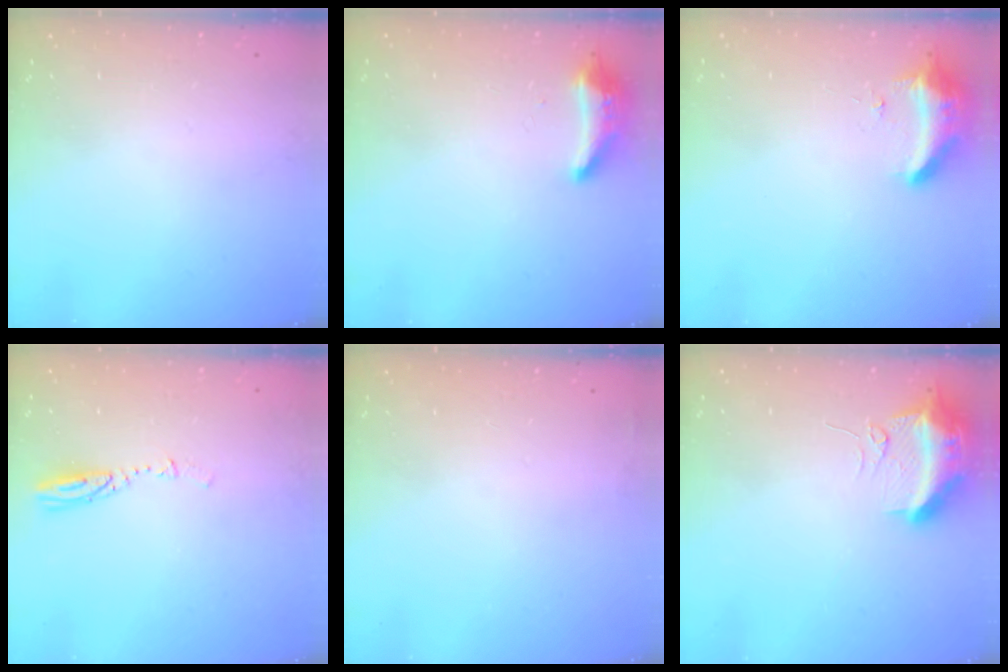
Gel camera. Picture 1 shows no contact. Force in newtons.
{"total": 10.1, "press": 9.0, "slide": 4.6}
{"total": 8.9, "press": 8.8, "slide": 1.6}
{"total": 3.7, "press": 3.7, "slide": 0.4}
{"total": 2.9, "press": 2.4, "slide": 1.6}
{"total": 11.0, "press": 10.9, "slide": 1.3}